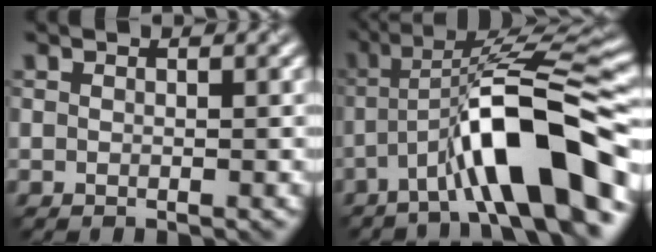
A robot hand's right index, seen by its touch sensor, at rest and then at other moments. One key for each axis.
{"total": 10.9, "fx": -4.6, "fy": 2.1, "fz": 9.7, "tx": -0.147, "ty": 0.020, "tz": -0.080}